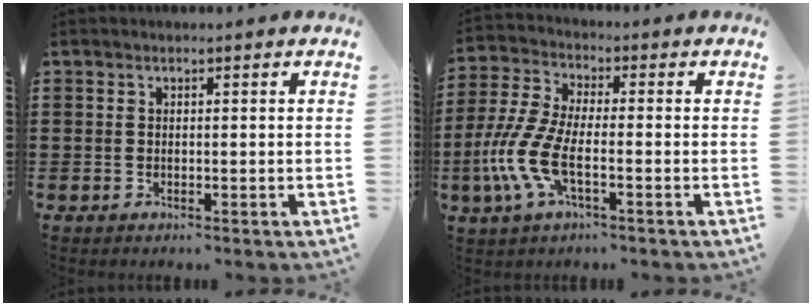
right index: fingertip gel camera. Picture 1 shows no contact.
{"total": 8.5, "force": [-3.1, 3.3, 7.2], "torque": [-0.193, -0.020, -0.067]}